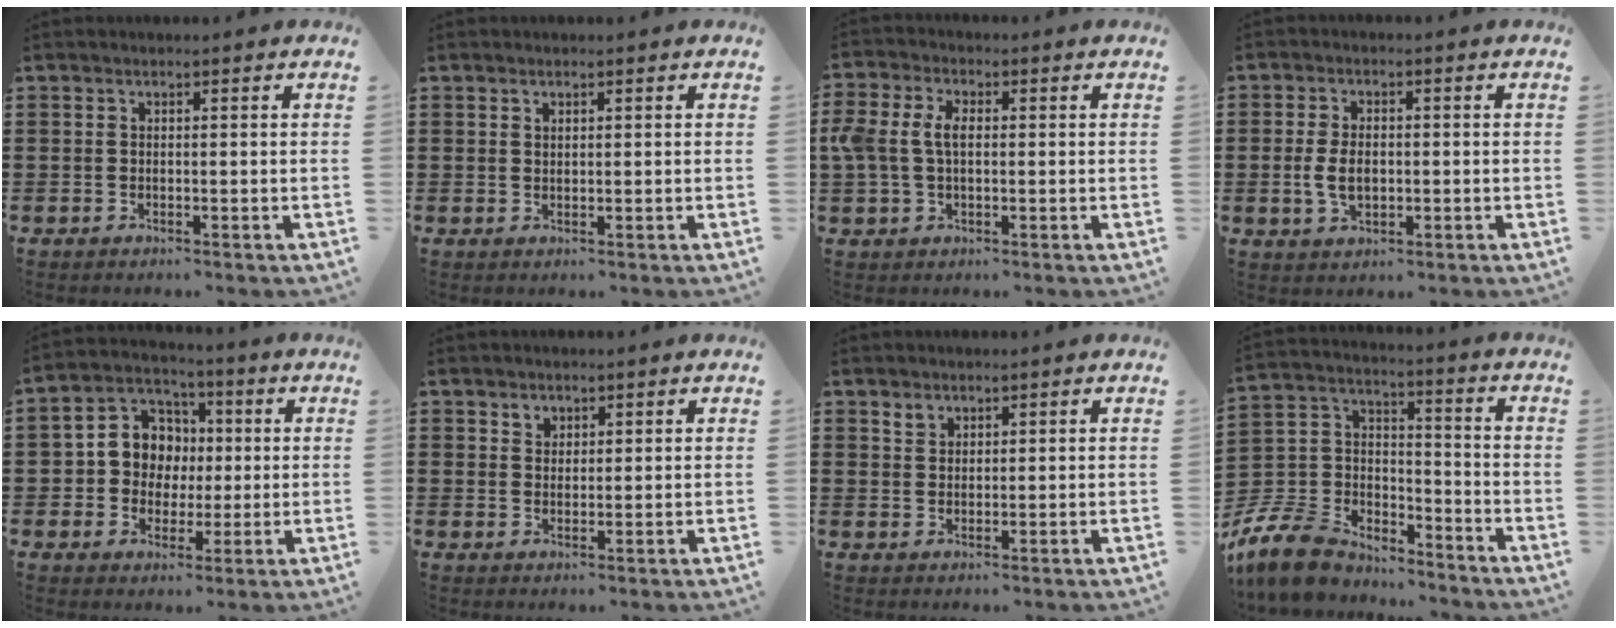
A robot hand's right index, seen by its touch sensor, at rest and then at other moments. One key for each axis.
{"total": 0.7, "fx": 0.6, "fy": 0.3, "fz": 0.2, "tx": -0.006, "ty": 0.000, "tz": 0.013}
{"total": 4.9, "fx": 0.4, "fy": 3.1, "fz": 3.8, "tx": -0.102, "ty": 0.003, "tz": -0.001}
{"total": 4.6, "fx": -0.4, "fy": 2.8, "fz": 3.7, "tx": -0.085, "ty": 0.002, "tz": -0.011}
{"total": 7.2, "fx": 0.6, "fy": 6.9, "fz": 1.9, "tx": -0.068, "ty": 0.013, "tz": 0.012}
{"total": 1.8, "fx": 1.4, "fy": 1.1, "fz": 0.1, "tx": -0.008, "ty": 0.003, "tz": 0.027}
{"total": 1.6, "fx": 1.3, "fy": 0.9, "fz": 0.1, "tx": -0.007, "ty": 0.002, "tz": 0.027}
{"total": 9.7, "fx": -8.5, "fy": 3.6, "fz": 2.8, "tx": -0.095, "ty": 0.009, "tz": -0.173}